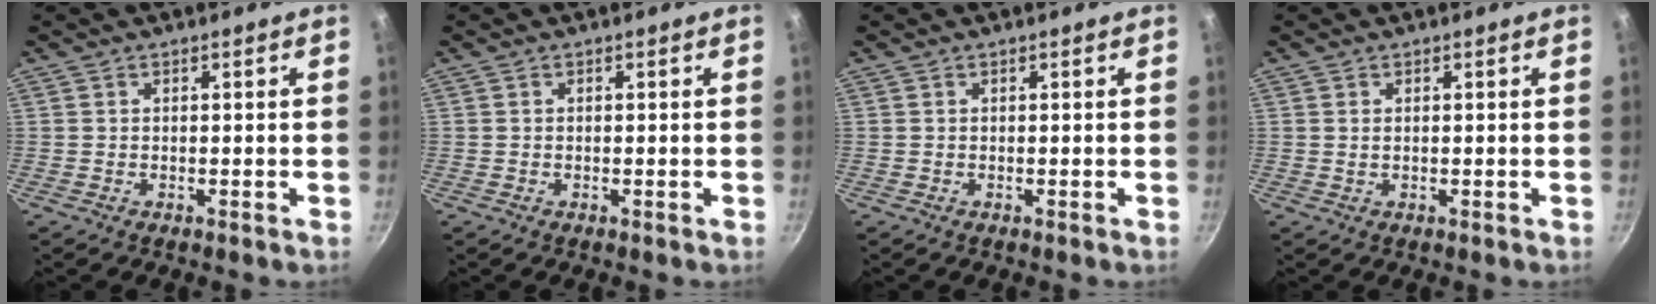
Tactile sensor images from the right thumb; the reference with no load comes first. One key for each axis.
{"total": 0.0}
{"total": 0.0}
{"total": 0.7, "fx": 0.2, "fy": 0.4, "fz": 0.6, "tx": -0.011, "ty": 0.000, "tz": 0.003}